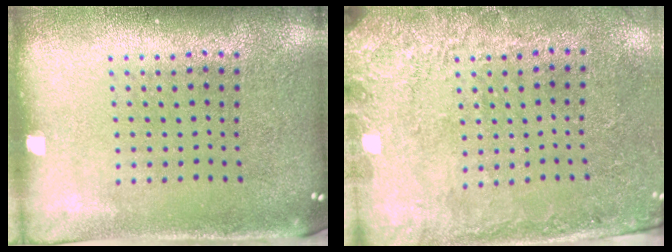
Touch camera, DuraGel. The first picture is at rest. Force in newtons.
{"total": 2.8, "press": 2.0, "slide": 1.9}